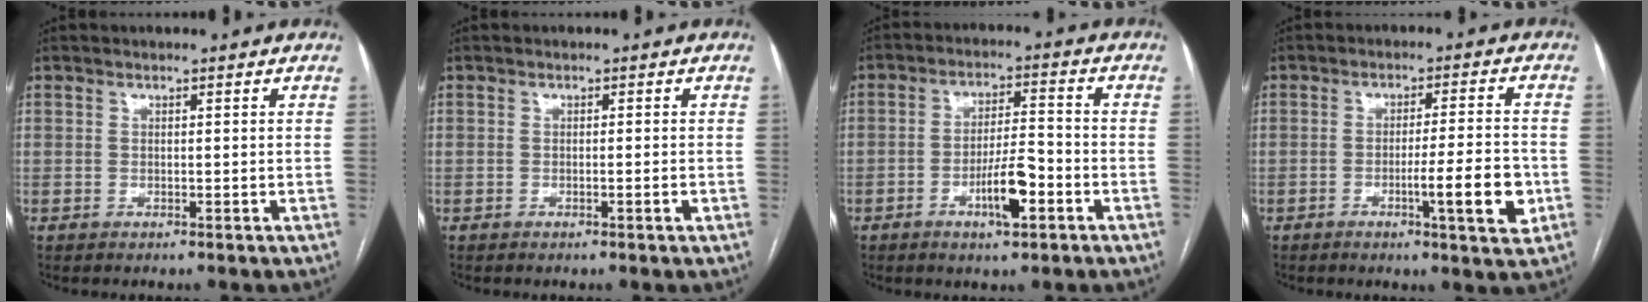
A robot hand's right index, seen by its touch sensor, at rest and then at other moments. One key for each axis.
{"total": 0.9, "fx": -0.4, "fy": -0.1, "fz": 0.7, "tx": -0.013, "ty": 0.000, "tz": -0.004}
{"total": 7.3, "fx": -3.3, "fy": 1.4, "fz": 6.3, "tx": -0.118, "ty": 0.002, "tz": -0.055}
{"total": 8.2, "fx": -2.7, "fy": 0.3, "fz": 7.7, "tx": -0.112, "ty": -0.006, "tz": -0.040}